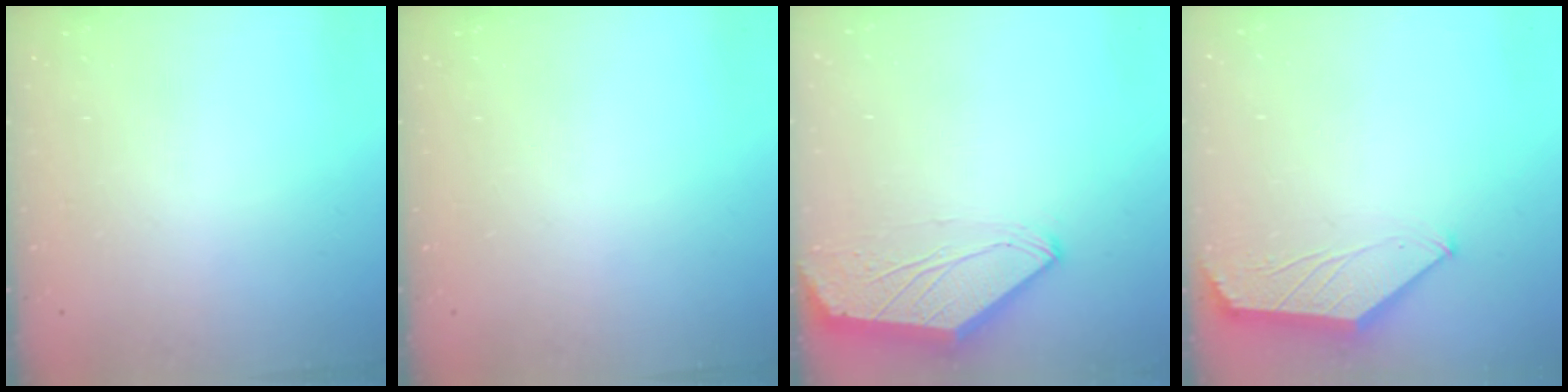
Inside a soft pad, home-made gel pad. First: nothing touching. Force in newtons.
{"total": 0.0}
{"total": 0.0}
{"total": 1.5, "press": 1.5, "slide": 0.4}